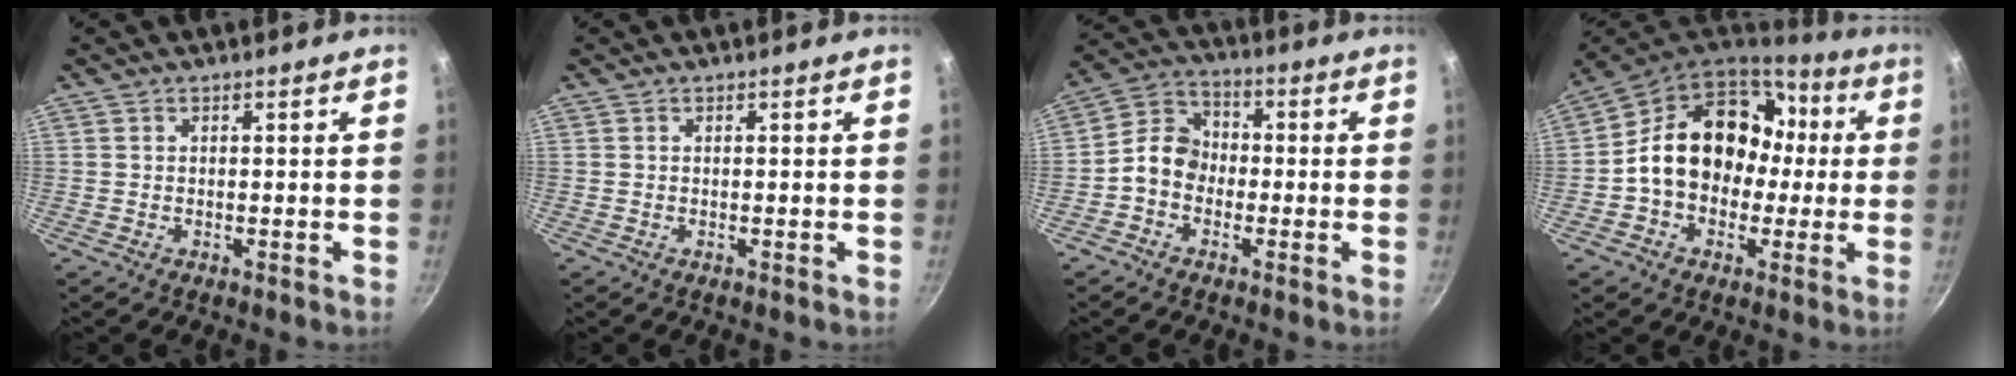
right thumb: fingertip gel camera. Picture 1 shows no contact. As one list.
[{"total": 0.0}, {"total": 7.8, "force": [-1.8, 6.3, 4.3], "torque": [-0.052, 0.031, -0.054]}, {"total": 19.5, "force": [0.7, 15.3, 12.1], "torque": [-0.163, 0.057, 0.008]}]